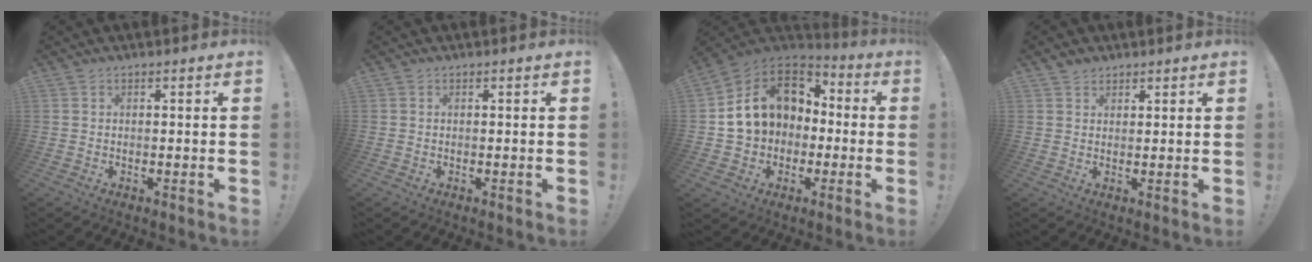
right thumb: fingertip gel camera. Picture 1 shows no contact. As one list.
[{"total": 0.0}, {"total": 16.4, "force": [3.6, 12.8, 9.6], "torque": [-0.148, 0.000, 0.081]}, {"total": 2.2, "force": [1.7, 1.4, 0.2], "torque": [0.001, -0.007, 0.031]}]